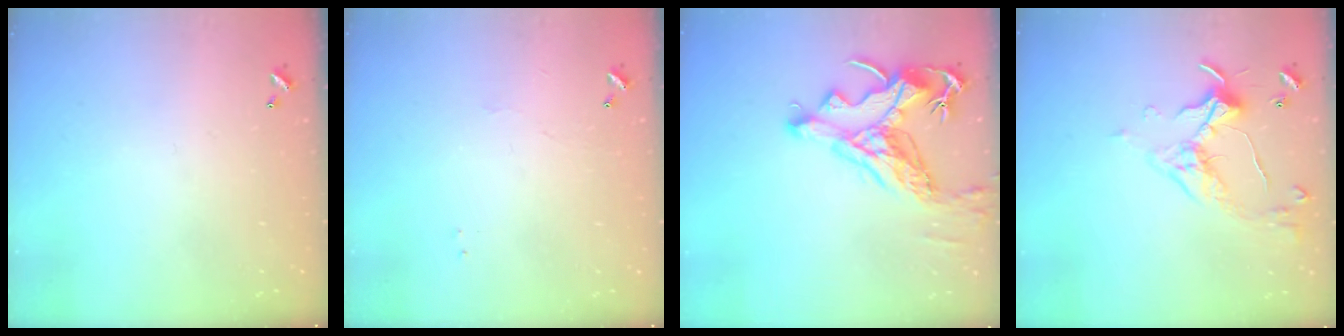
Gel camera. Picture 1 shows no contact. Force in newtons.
{"total": 1.2, "press": 1.1, "slide": 0.3}
{"total": 9.9, "press": 9.7, "slide": 1.9}
{"total": 5.7, "press": 5.7, "slide": 1.0}